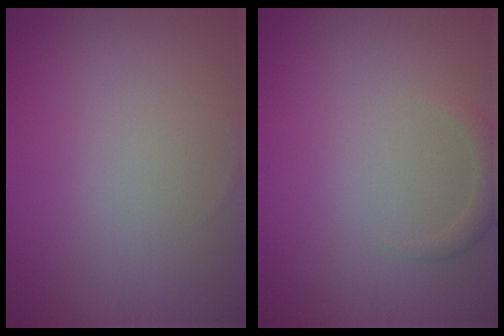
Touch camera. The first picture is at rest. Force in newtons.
{"total": 1.2, "press": 1.2, "slide": 0.2}